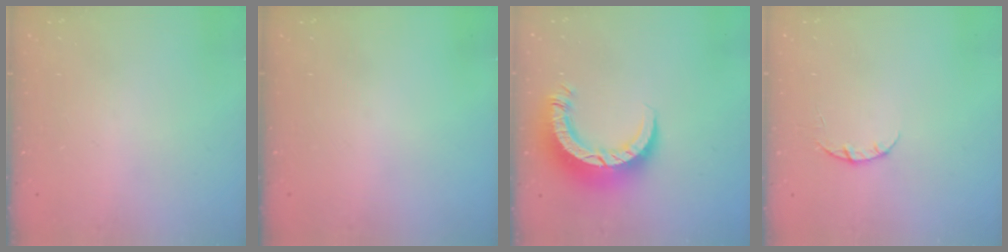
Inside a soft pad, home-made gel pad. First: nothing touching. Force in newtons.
{"total": 0.0}
{"total": 10.0, "press": 10.0, "slide": 1.1}
{"total": 3.2, "press": 3.2, "slide": 0.3}